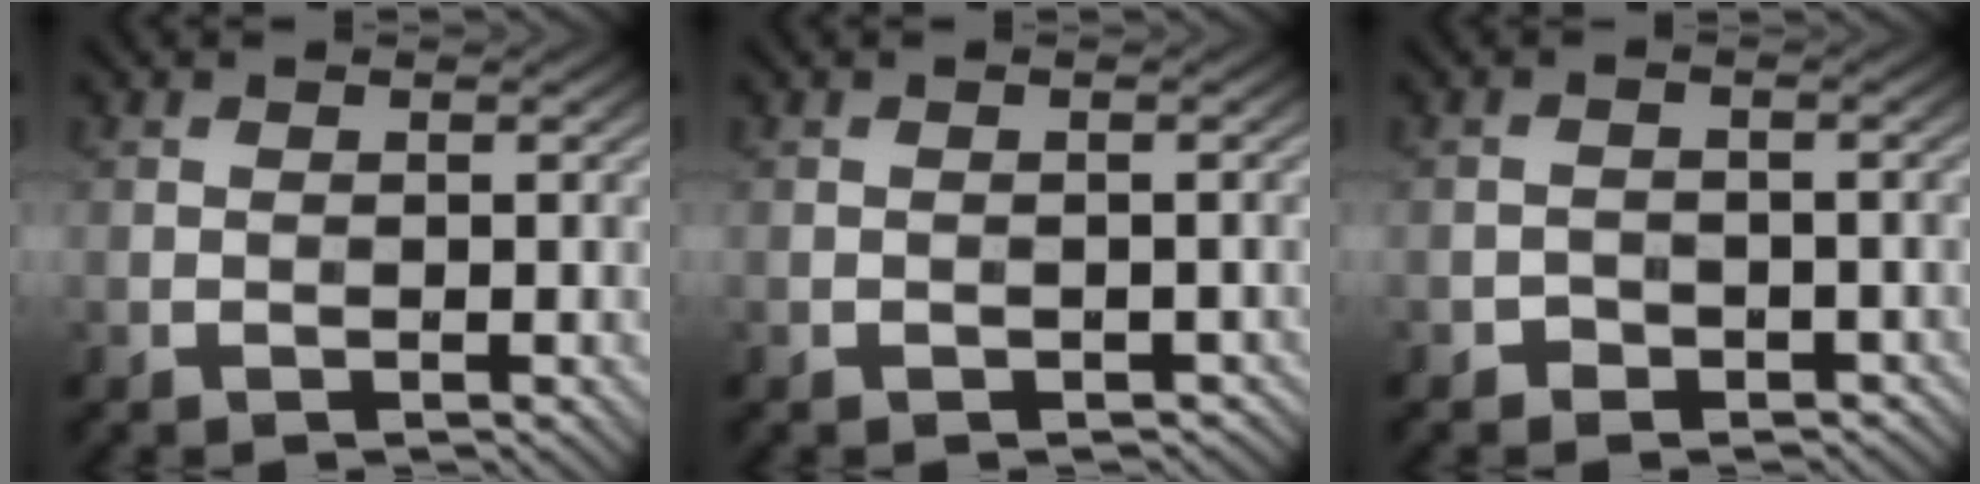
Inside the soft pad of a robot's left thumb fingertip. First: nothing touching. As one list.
[{"total": 1.5, "force": [-0.9, 0.9, 0.7], "torque": [-0.013, -0.007, -0.009]}, {"total": 2.8, "force": [-1.9, 1.9, 0.7], "torque": [-0.006, 0.007, -0.029]}]